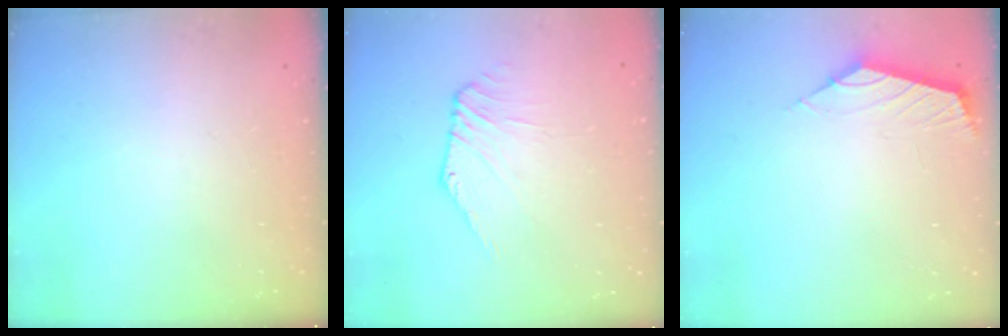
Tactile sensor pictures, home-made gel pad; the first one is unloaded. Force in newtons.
{"total": 1.1, "press": 1.1, "slide": 0.3}
{"total": 2.1, "press": 2.1, "slide": 0.5}